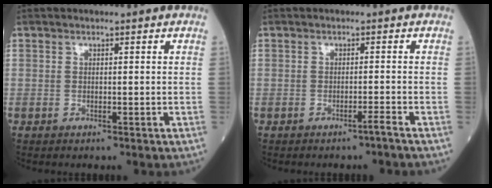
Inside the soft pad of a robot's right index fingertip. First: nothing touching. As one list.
[{"total": 1.3, "force": [-1.0, -0.4, 0.6], "torque": [-0.008, 0.002, -0.018]}]